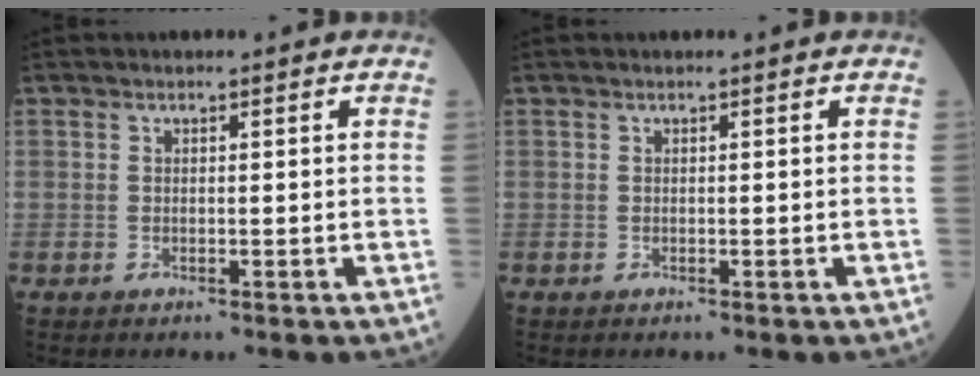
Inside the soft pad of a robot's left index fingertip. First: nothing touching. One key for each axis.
{"total": 0.0}